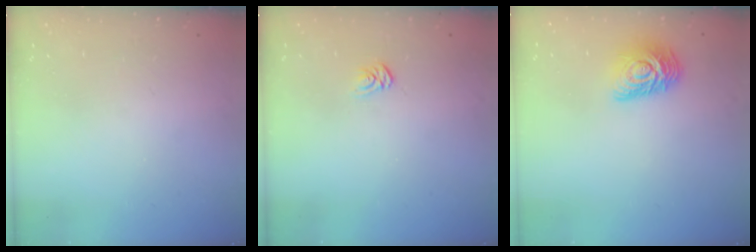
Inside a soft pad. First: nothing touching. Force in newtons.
{"total": 2.9, "press": 2.9, "slide": 0.2}
{"total": 10.5, "press": 10.5, "slide": 0.6}